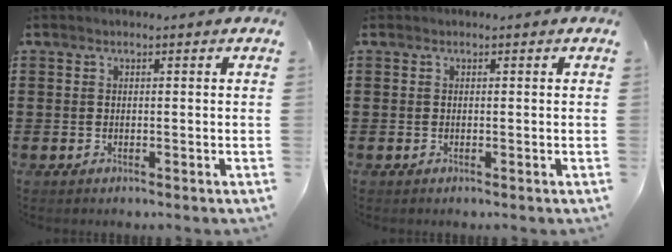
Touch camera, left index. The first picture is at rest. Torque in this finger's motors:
{"motor_torque": [-0.11, -0.16, -0.11, 0.00]}